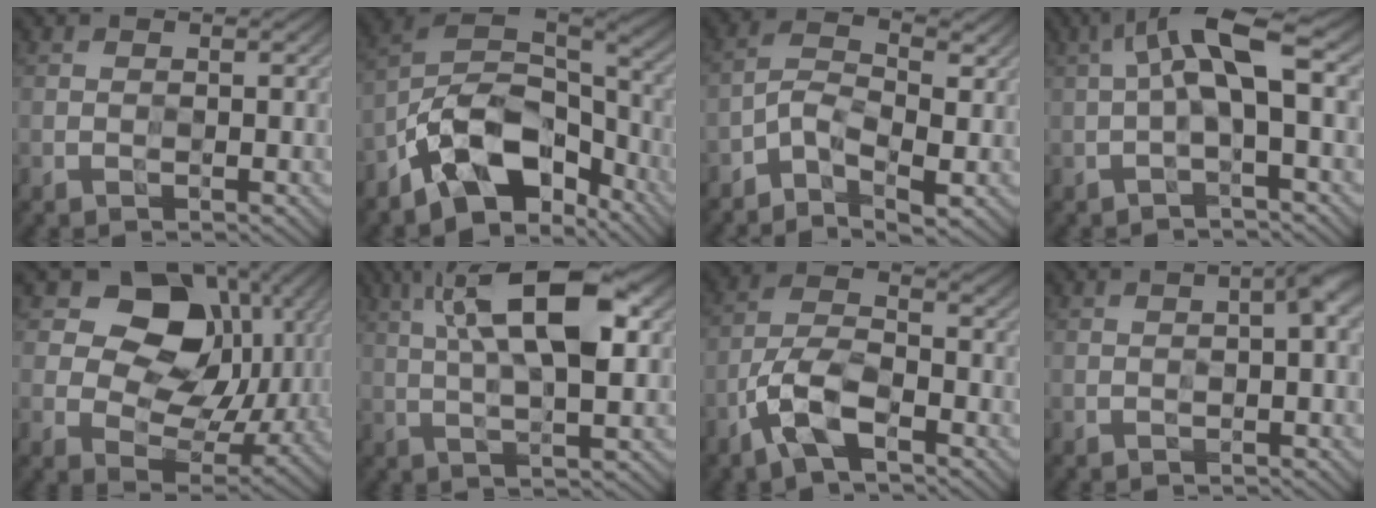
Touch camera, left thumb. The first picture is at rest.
{"total": 13.3, "force": [-7.5, 7.0, 8.4], "torque": [-0.169, -0.004, -0.152]}
{"total": 4.3, "force": [-2.1, 1.7, 3.3], "torque": [-0.071, 0.001, -0.053]}
{"total": 7.7, "force": [0.9, 1.9, 7.5], "torque": [-0.141, 0.029, 0.003]}
{"total": 14.4, "force": [4.8, 10.4, 8.8], "torque": [-0.143, 0.000, 0.081]}
{"total": 12.3, "force": [4.0, 3.9, 11.0], "torque": [-0.198, 0.010, 0.065]}
{"total": 7.3, "force": [-3.9, 2.9, 5.4], "torque": [-0.113, 0.007, -0.093]}
{"total": 2.6, "force": [0.4, 0.3, 2.5], "torque": [-0.039, 0.009, 0.005]}